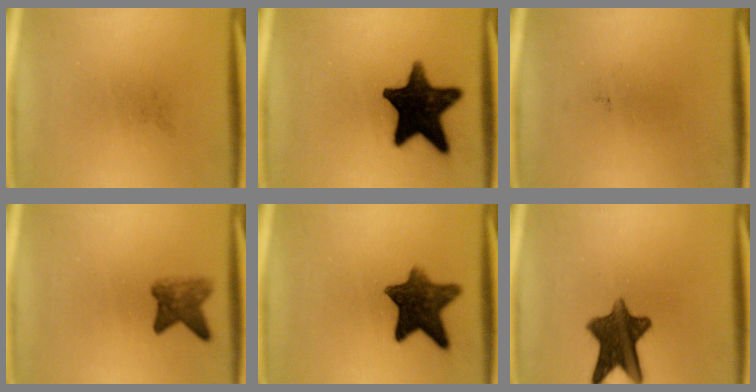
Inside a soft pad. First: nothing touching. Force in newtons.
{"total": 16.2}
{"total": 0.0}
{"total": 4.2}
{"total": 10.2}
{"total": 10.9}